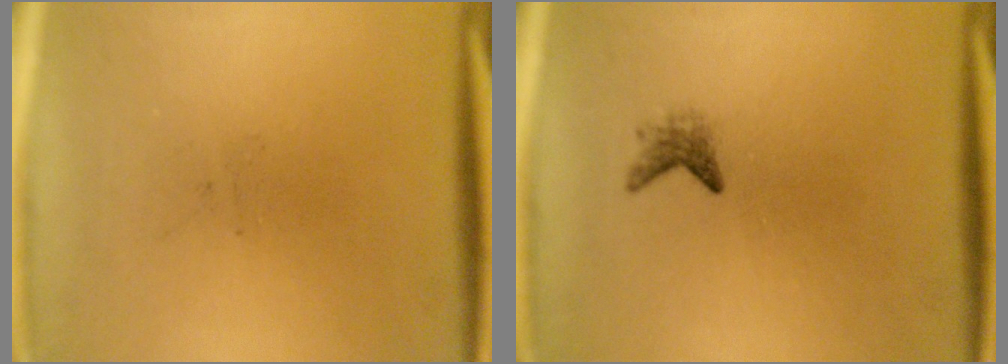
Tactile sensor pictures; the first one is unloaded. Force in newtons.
{"total": 1.5}